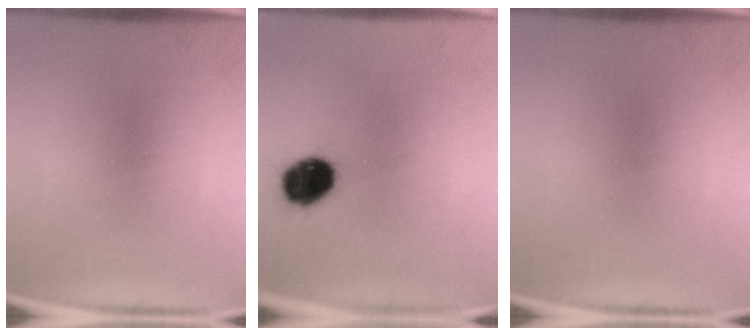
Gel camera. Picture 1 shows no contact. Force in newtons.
{"total": 10.8}
{"total": 0.0}